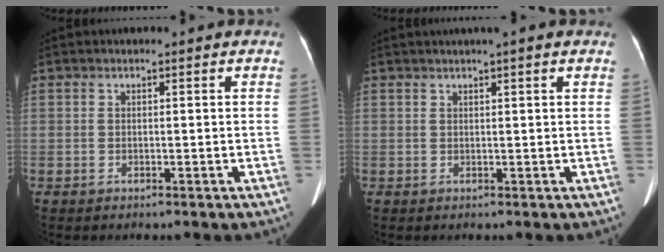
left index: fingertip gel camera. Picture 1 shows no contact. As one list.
[{"total": 2.9, "force": [2.1, -0.1, 2.0], "torque": [-0.027, 0.025, 0.031]}]